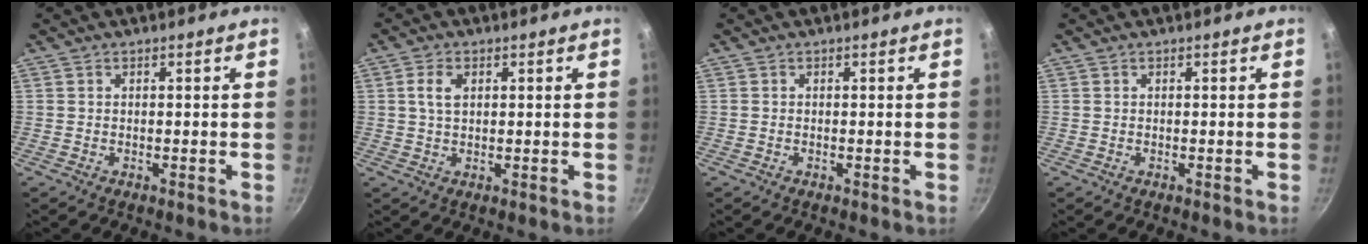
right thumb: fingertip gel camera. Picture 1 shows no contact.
{"total": 3.5, "force": [1.0, 2.2, 2.6], "torque": [-0.044, 0.003, 0.018]}
{"total": 0.0}
{"total": 0.0}